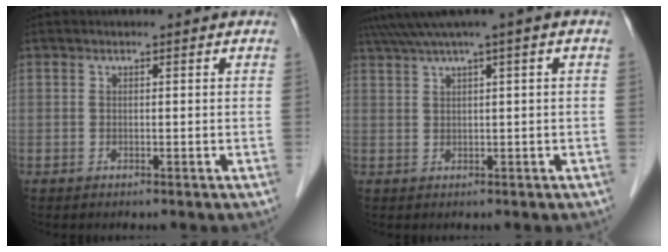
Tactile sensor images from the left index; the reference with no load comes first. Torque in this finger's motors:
{"motor_torque": [1.09, -1.06, 0.73, 0.21]}